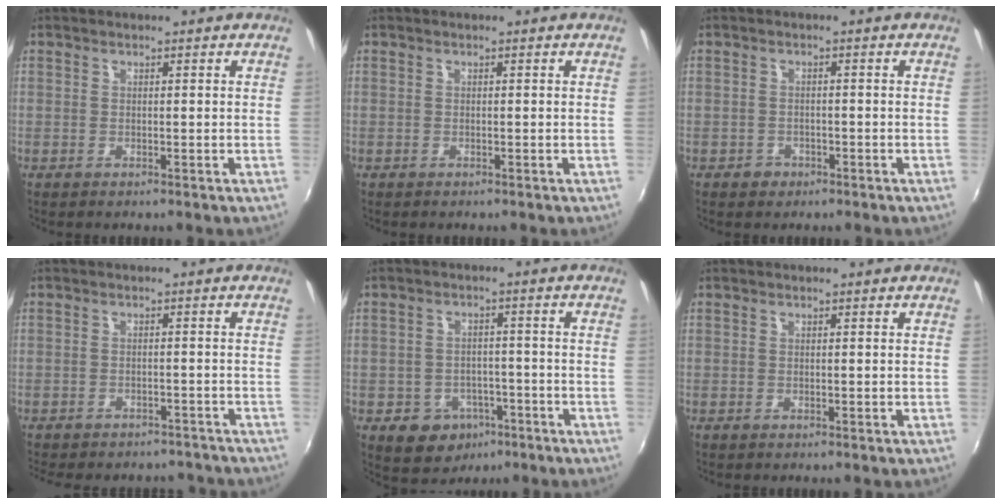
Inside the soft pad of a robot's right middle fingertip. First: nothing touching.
{"total": 0.0}
{"total": 2.3, "force": [-1.3, 1.8, 0.4], "torque": [-0.011, 0.000, -0.019]}
{"total": 13.2, "force": [-11.6, 4.7, 4.1], "torque": [-0.100, 0.001, -0.143]}
{"total": 6.9, "force": [-3.3, 5.7, 2.0], "torque": [-0.052, 0.011, -0.031]}
{"total": 0.0}